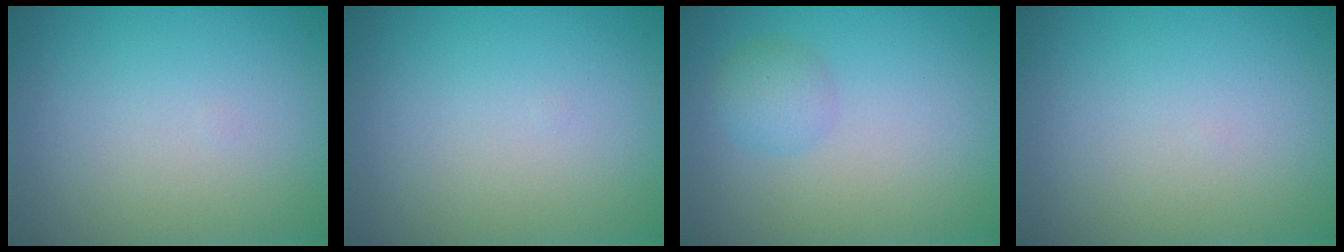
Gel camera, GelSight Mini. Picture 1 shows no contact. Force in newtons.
{"total": 0.0}
{"total": 1.9, "press": 1.9, "slide": 0.1}
{"total": 0.0}